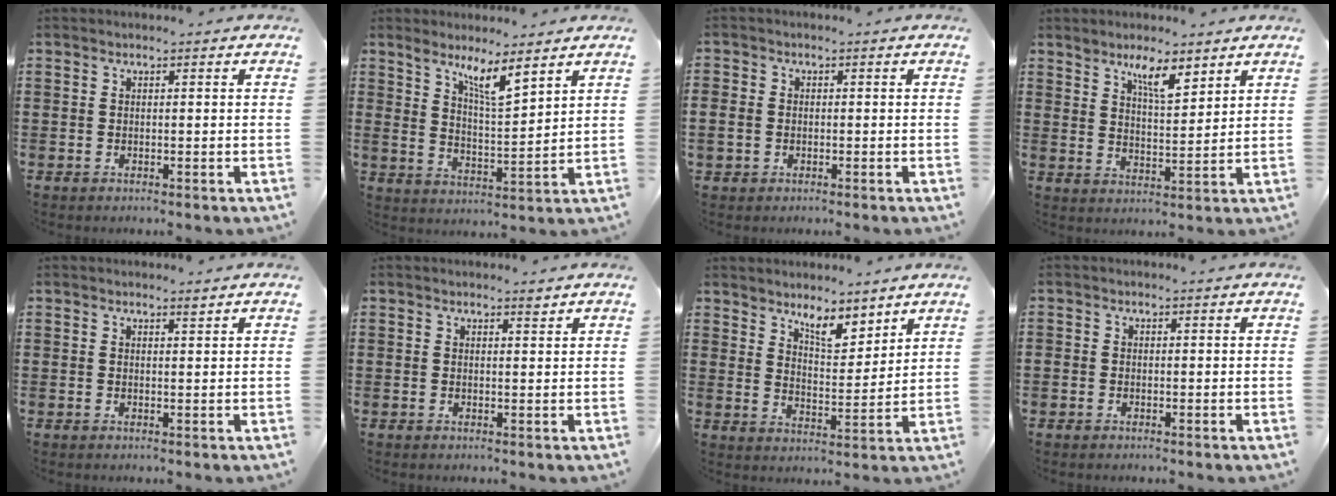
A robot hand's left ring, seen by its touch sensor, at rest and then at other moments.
{"total": 5.9, "force": [4.7, 0.5, 3.5], "torque": [-0.074, -0.020, 0.078]}
{"total": 2.0, "force": [-0.6, 1.7, 0.8], "torque": [-0.025, 0.002, -0.014]}
{"total": 5.1, "force": [4.0, 1.0, 3.0], "torque": [-0.059, -0.009, 0.068]}
{"total": 0.9, "force": [0.8, 0.0, 0.5], "torque": [-0.011, -0.001, 0.015]}
{"total": 1.3, "force": [1.2, 0.1, 0.6], "torque": [-0.006, -0.002, 0.019]}
{"total": 5.5, "force": [4.8, 1.2, 2.4], "torque": [-0.050, -0.019, 0.085]}
{"total": 0.7, "force": [-0.4, 0.6, 0.1], "torque": [-0.003, 0.001, -0.009]}